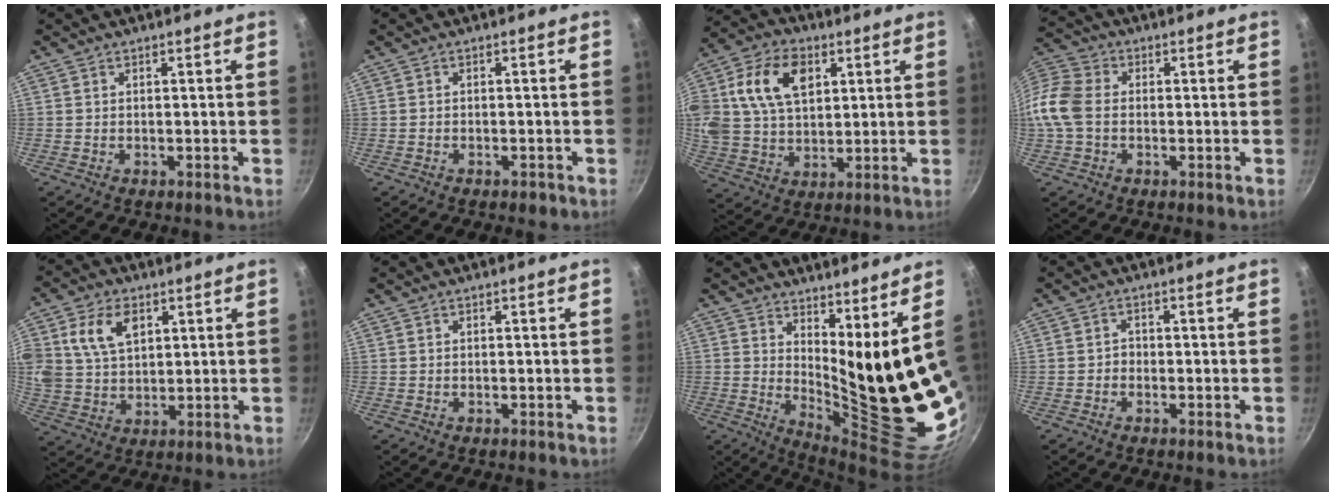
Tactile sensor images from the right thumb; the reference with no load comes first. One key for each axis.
{"total": 1.2, "fx": -0.8, "fy": 0.7, "fz": 0.6, "tx": -0.013, "ty": 0.007, "tz": -0.008}
{"total": 18.2, "fx": 5.6, "fy": 12.3, "fz": 12.2, "tx": -0.230, "ty": 0.010, "tz": 0.099}
{"total": 12.1, "fx": -0.9, "fy": 9.1, "fz": 7.9, "tx": -0.164, "ty": 0.027, "tz": -0.036}
{"total": 11.4, "fx": 4.2, "fy": 7.7, "fz": 7.3, "tx": -0.123, "ty": -0.005, "tz": 0.079}
{"total": 0.0}
{"total": 17.7, "fx": 5.9, "fy": 5.2, "fz": 15.8, "tx": -0.202, "ty": -0.080, "tz": 0.101}
{"total": 1.4, "fx": -0.7, "fy": 1.1, "fz": 0.5, "tx": -0.002, "ty": 0.008, "tz": -0.015}